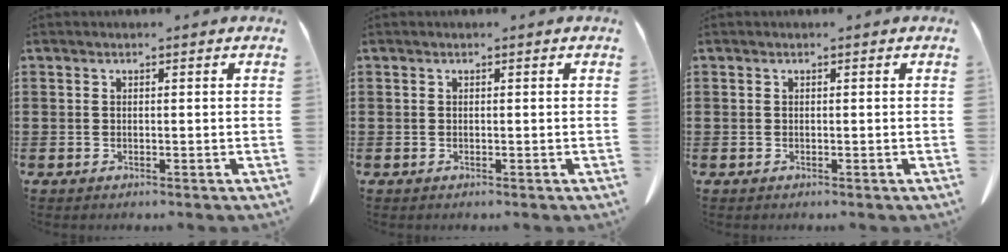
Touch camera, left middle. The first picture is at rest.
{"total": 0.0}
{"total": 0.0}